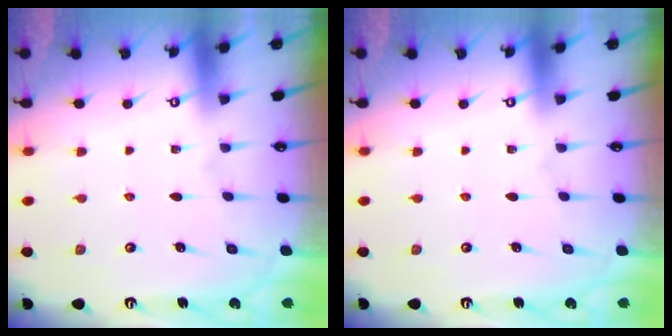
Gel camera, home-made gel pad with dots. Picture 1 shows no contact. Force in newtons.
{"total": 0.0}